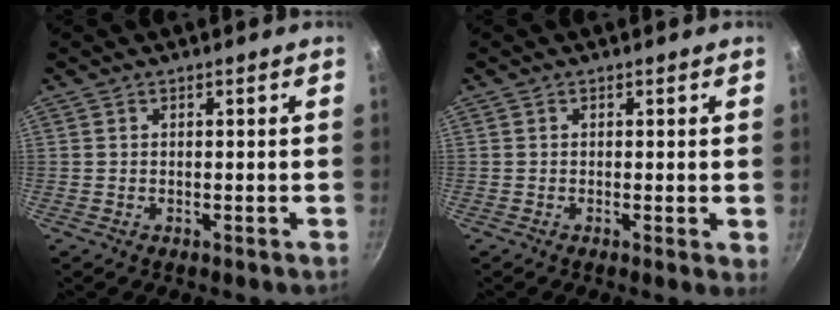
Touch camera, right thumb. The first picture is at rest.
{"total": 1.4, "force": [0.1, 0.4, 1.4], "torque": [-0.019, -0.005, -0.001]}